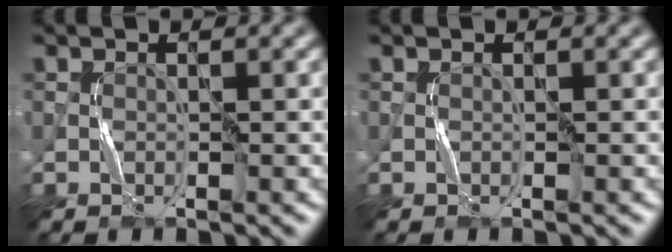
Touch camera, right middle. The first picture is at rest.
{"total": 0.0}